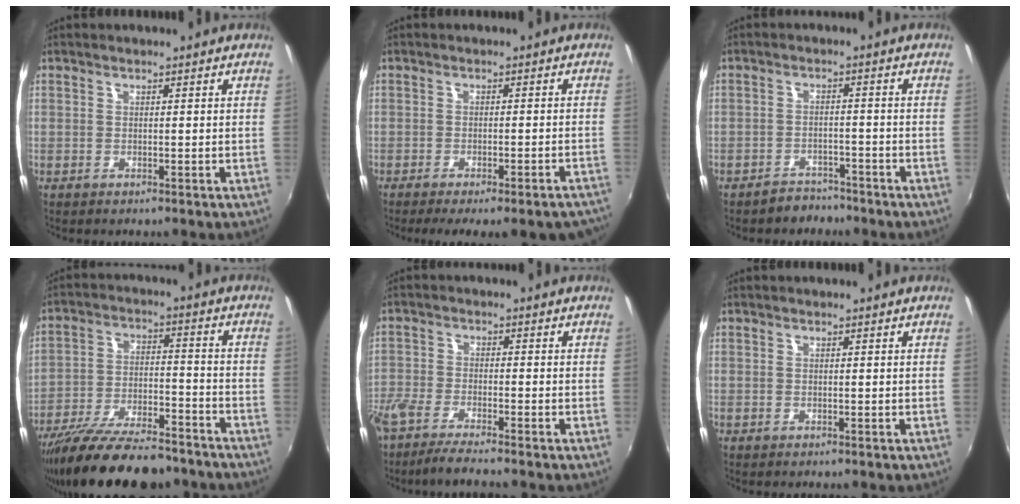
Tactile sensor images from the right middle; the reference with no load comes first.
{"total": 11.3, "force": [-9.7, 1.2, 5.7], "torque": [-0.094, -0.033, -0.123]}
{"total": 5.1, "force": [-4.6, 2.1, 0.5], "torque": [-0.022, 0.009, -0.068]}
{"total": 20.0, "force": [-16.5, 5.4, 9.9], "torque": [-0.188, -0.035, -0.257]}
{"total": 7.2, "force": [-6.1, 0.6, 3.7], "torque": [-0.099, -0.023, -0.117]}
{"total": 0.0}